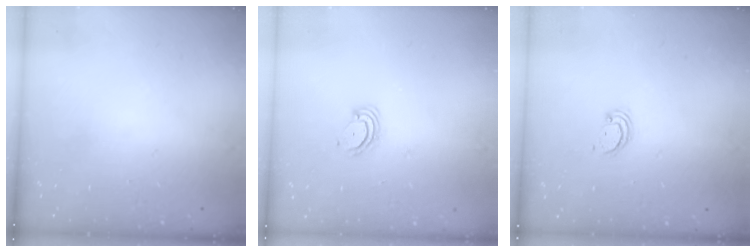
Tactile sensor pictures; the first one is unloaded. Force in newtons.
{"total": 3.8, "press": 3.8, "slide": 0.3}
{"total": 2.4, "press": 2.4, "slide": 0.2}